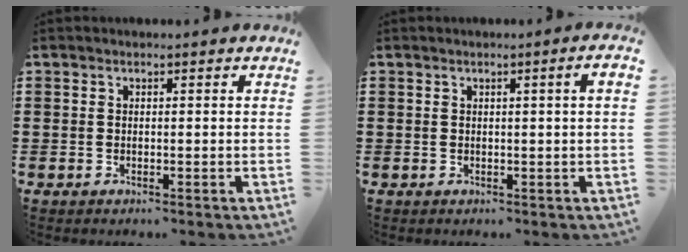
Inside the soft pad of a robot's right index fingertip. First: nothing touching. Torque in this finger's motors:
{"motor_torque": [0.43, -0.24, 0.07, 0.05]}